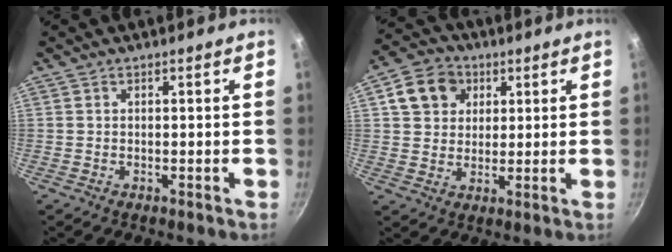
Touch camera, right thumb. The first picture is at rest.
{"total": 9.2, "force": [3.3, 7.6, 4.0], "torque": [-0.041, 0.006, 0.048]}